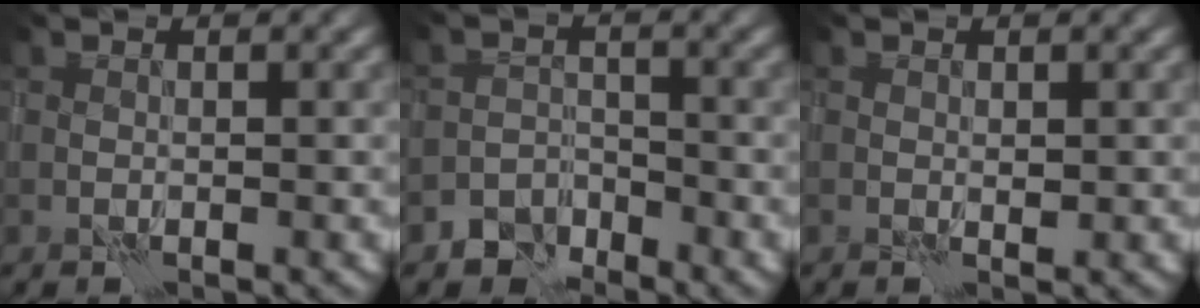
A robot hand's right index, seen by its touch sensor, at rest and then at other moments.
{"total": 3.1, "force": [-2.6, 1.7, 0.2], "torque": [0.005, 0.002, -0.056]}
{"total": 0.8, "force": [0.2, 0.5, 0.5], "torque": [-0.003, -0.002, 0.005]}